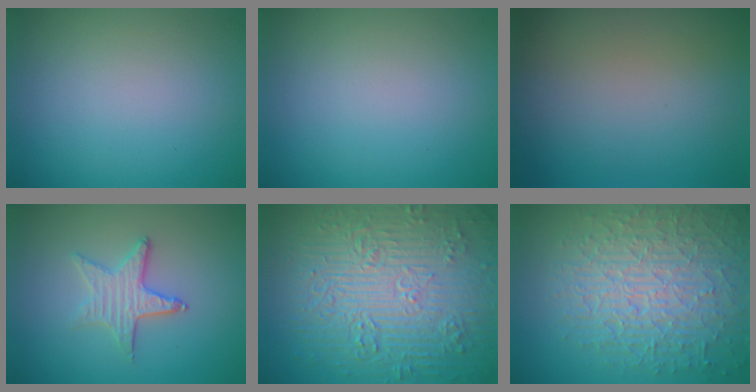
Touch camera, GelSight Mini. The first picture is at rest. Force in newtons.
{"total": 0.0}
{"total": 0.0}
{"total": 2.8, "press": 2.5, "slide": 1.3}
{"total": 11.8, "press": 7.8, "slide": 8.8}
{"total": 8.9, "press": 6.3, "slide": 6.4}